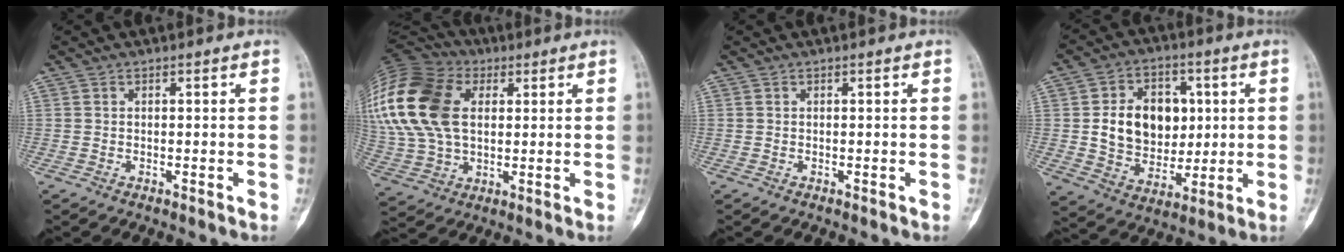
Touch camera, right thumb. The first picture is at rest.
{"total": 27.8, "force": [7.1, 18.4, 19.6], "torque": [-0.467, 0.039, 0.139]}
{"total": 0.0}
{"total": 15.0, "force": [1.9, 11.4, 9.5], "torque": [-0.108, -0.001, 0.043]}